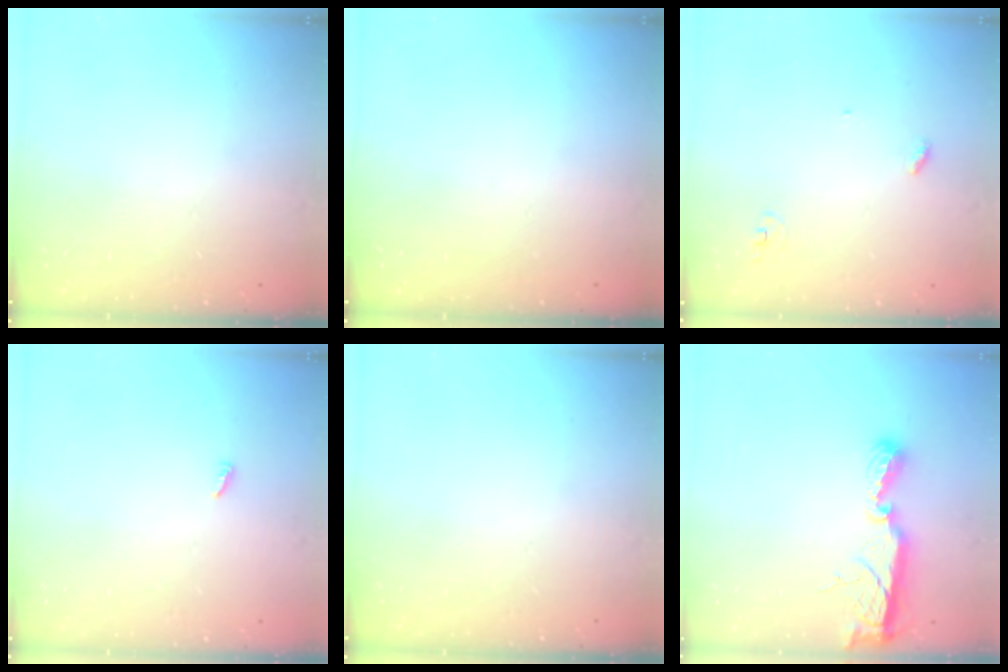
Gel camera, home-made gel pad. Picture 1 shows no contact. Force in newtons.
{"total": 0.0}
{"total": 2.9, "press": 2.9, "slide": 0.2}
{"total": 3.6, "press": 3.6, "slide": 0.4}
{"total": 0.0}
{"total": 8.4, "press": 8.4, "slide": 0.5}